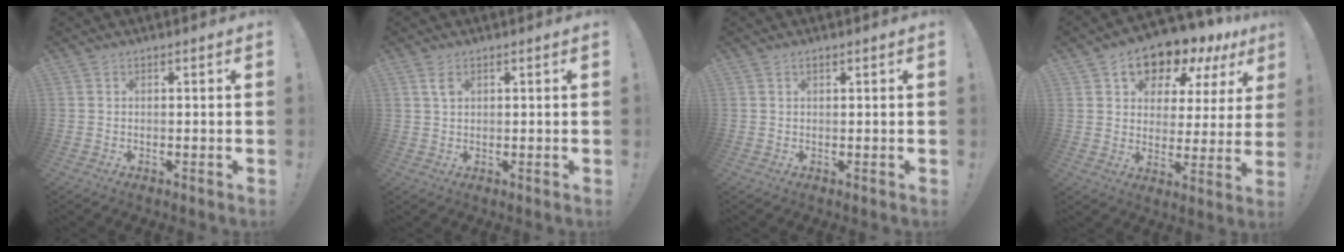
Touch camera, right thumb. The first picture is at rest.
{"total": 2.5, "force": [1.2, 1.3, 1.7], "torque": [-0.021, -0.004, 0.019]}
{"total": 0.6, "force": [0.4, 0.2, 0.3], "torque": [-0.003, -0.002, 0.008]}
{"total": 11.8, "force": [9.8, 5.5, 3.9], "torque": [-0.066, -0.079, 0.170]}